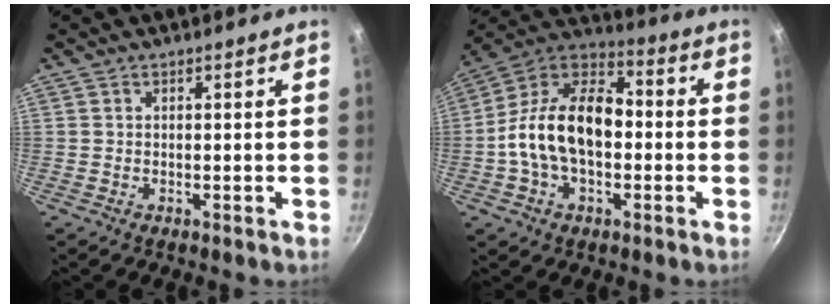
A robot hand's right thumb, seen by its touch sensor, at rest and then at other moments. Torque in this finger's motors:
{"motor_torque": [0.49, 1.23, 1.00, -0.91, 0.53]}